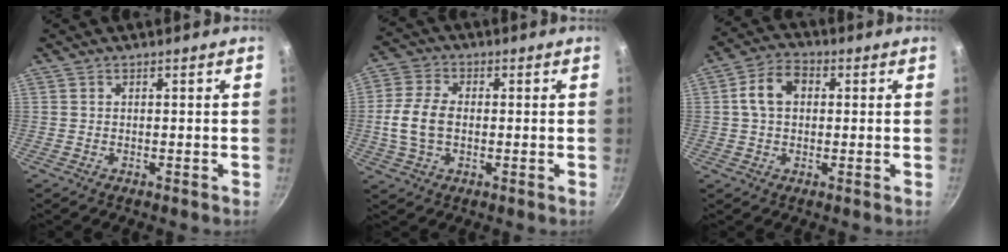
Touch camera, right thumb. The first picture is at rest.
{"total": 9.0, "force": [-0.4, 6.3, 6.5], "torque": [-0.120, 0.011, -0.015]}
{"total": 7.6, "force": [1.2, 5.4, 5.2], "torque": [-0.076, 0.019, 0.011]}